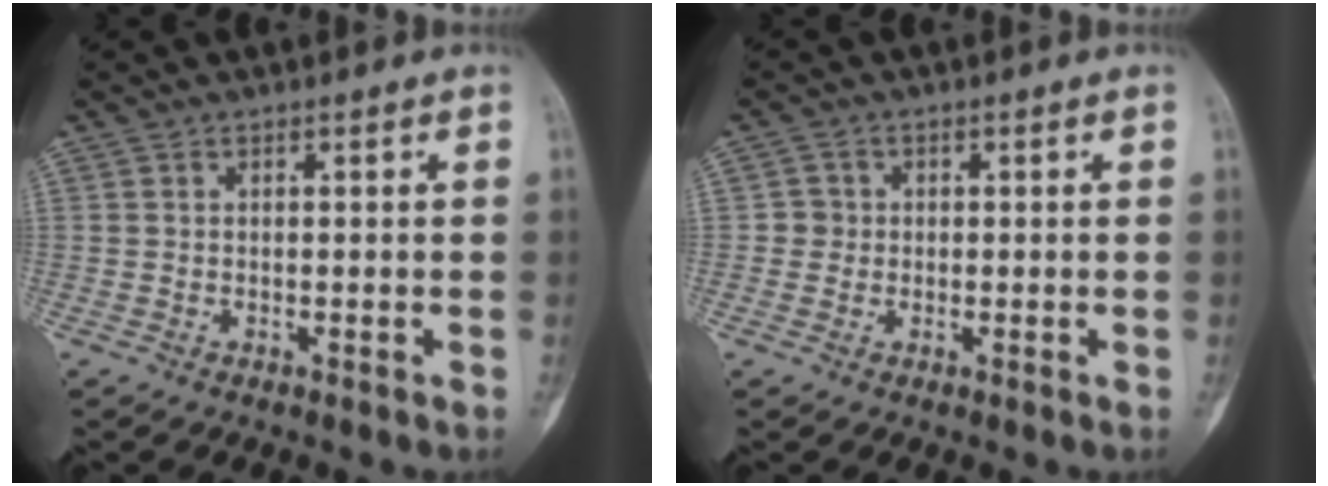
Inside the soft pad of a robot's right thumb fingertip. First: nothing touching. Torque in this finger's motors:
{"motor_torque": [-0.11, 0.40, -0.10, -0.30, -0.07]}